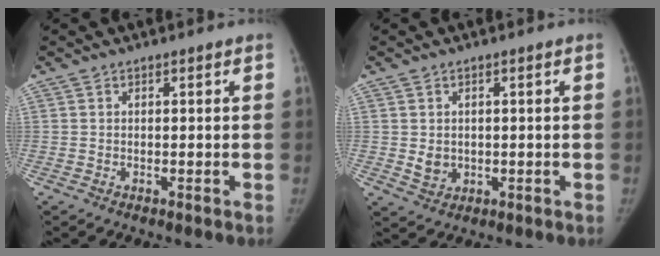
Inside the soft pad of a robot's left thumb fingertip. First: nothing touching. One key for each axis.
{"total": 3.3, "fx": 0.1, "fy": 2.8, "fz": 1.7, "tx": -0.018, "ty": -0.004, "tz": 0.012}